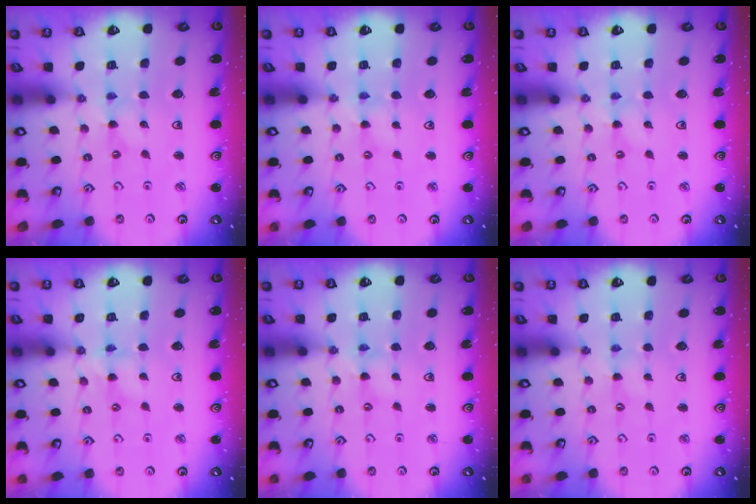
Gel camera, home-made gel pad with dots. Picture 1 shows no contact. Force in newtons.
{"total": 2.2, "press": 2.2, "slide": 0.4}
{"total": 0.0}
{"total": 1.6, "press": 1.6, "slide": 0.2}
{"total": 1.6, "press": 1.6, "slide": 0.2}
{"total": 0.0}